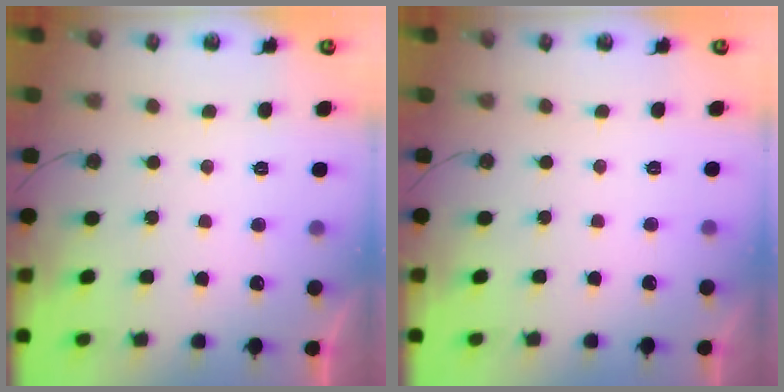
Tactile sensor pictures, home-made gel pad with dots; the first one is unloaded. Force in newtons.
{"total": 0.0}